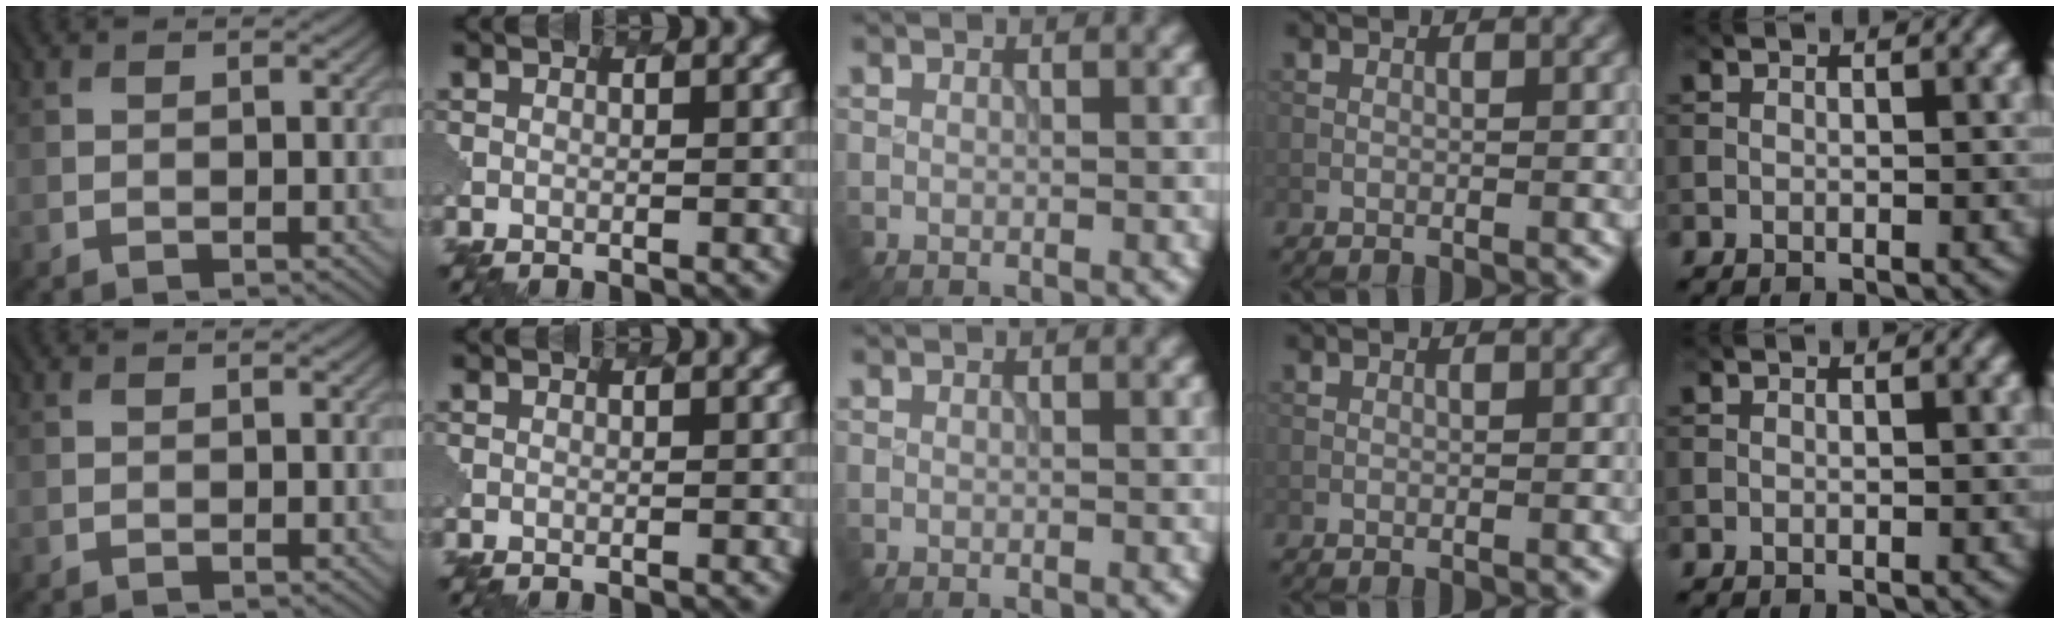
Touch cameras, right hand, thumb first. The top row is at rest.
{}